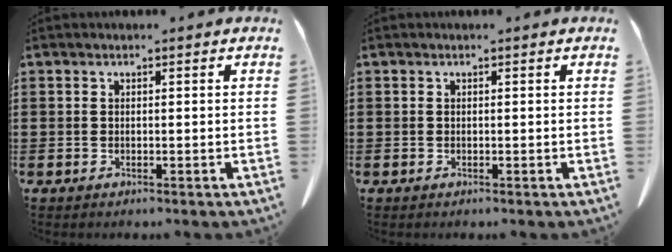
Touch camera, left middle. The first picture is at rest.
{"total": 0.0}